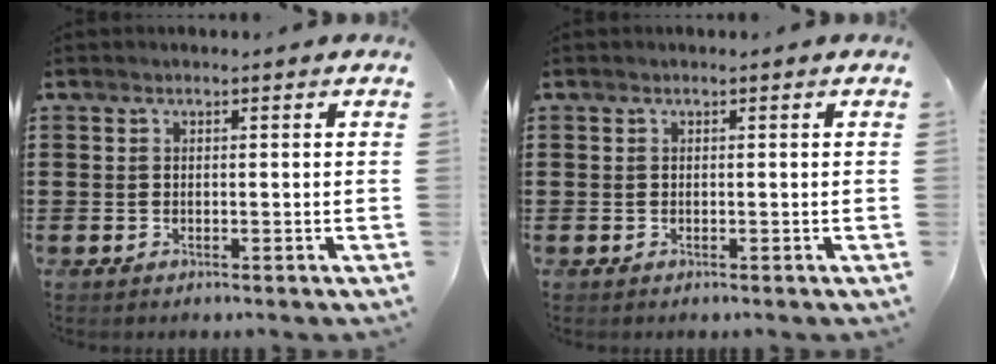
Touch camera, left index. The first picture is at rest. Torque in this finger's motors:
{"motor_torque": [-0.04, -0.03, 0.00, 0.00]}